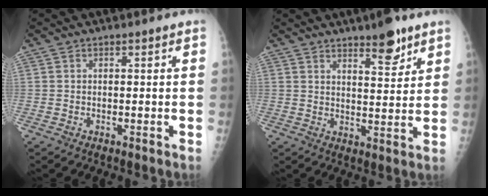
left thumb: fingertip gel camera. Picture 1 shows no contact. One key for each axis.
{"total": 7.1, "fx": 5.0, "fy": 2.2, "fz": 4.6, "tx": -0.049, "ty": -0.035, "tz": 0.074}